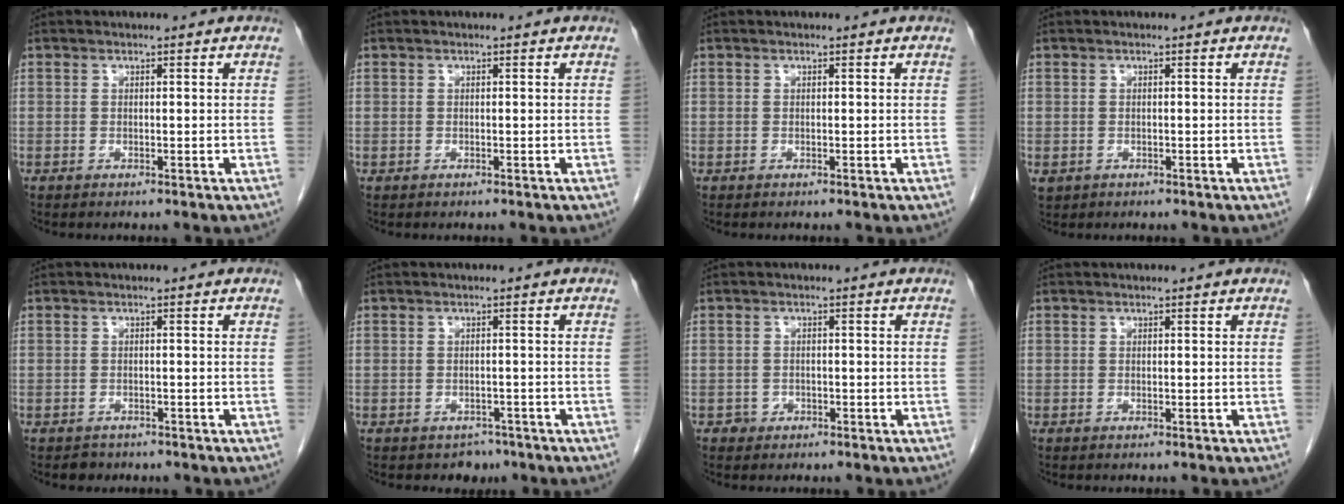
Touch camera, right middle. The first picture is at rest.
{"total": 0.0}
{"total": 0.0}
{"total": 1.5, "force": [-0.4, 1.3, 0.5], "torque": [-0.011, 0.002, 0.004]}
{"total": 1.4, "force": [-1.1, 0.9, -0.1], "torque": [-0.008, 0.000, -0.016]}
{"total": 2.3, "force": [-1.7, 1.5, 0.2], "torque": [-0.007, 0.004, -0.021]}
{"total": 1.3, "force": [-0.7, 1.1, 0.1], "torque": [0.002, 0.005, -0.011]}
{"total": 0.0}